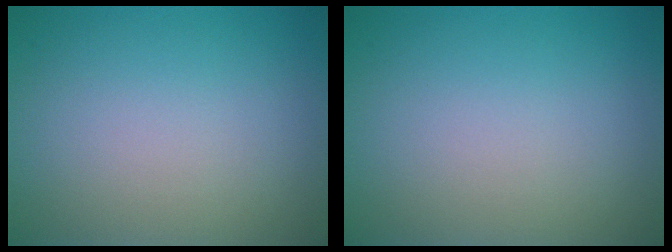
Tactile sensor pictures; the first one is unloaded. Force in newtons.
{"total": 0.0}